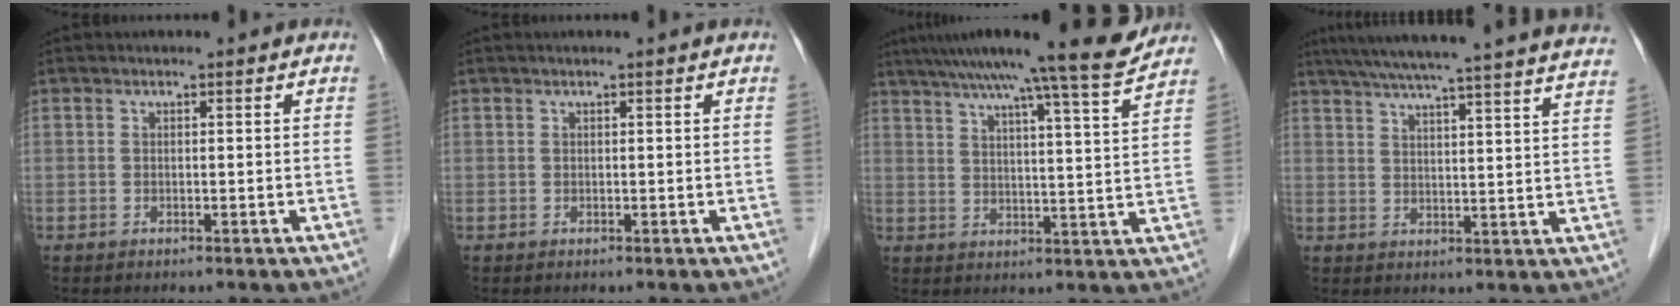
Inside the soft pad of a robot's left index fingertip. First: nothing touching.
{"total": 0.0}
{"total": 16.8, "force": [14.3, -1.0, 8.7], "torque": [-0.139, -0.007, 0.191]}
{"total": 28.5, "force": [25.7, -0.1, 12.5], "torque": [-0.201, -0.024, 0.319]}